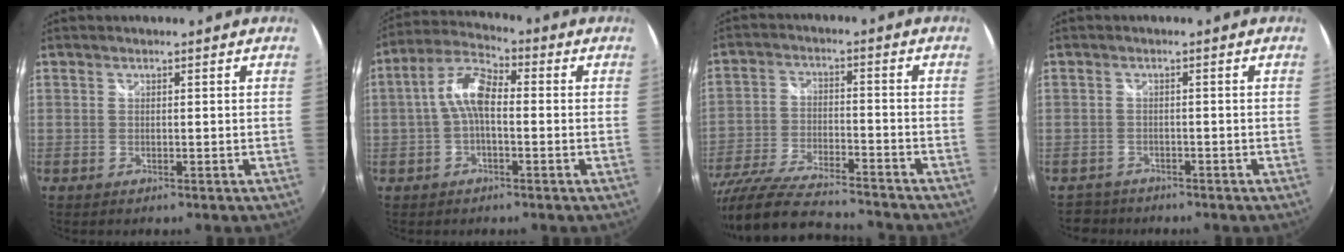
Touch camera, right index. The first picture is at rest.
{"total": 7.4, "force": [-0.6, 3.2, 6.6], "torque": [-0.142, 0.024, -0.016]}
{"total": 20.9, "force": [-18.1, 3.8, 9.7], "torque": [-0.198, -0.050, -0.303]}
{"total": 3.2, "force": [-2.7, 1.7, -0.3], "torque": [-0.008, 0.003, -0.048]}